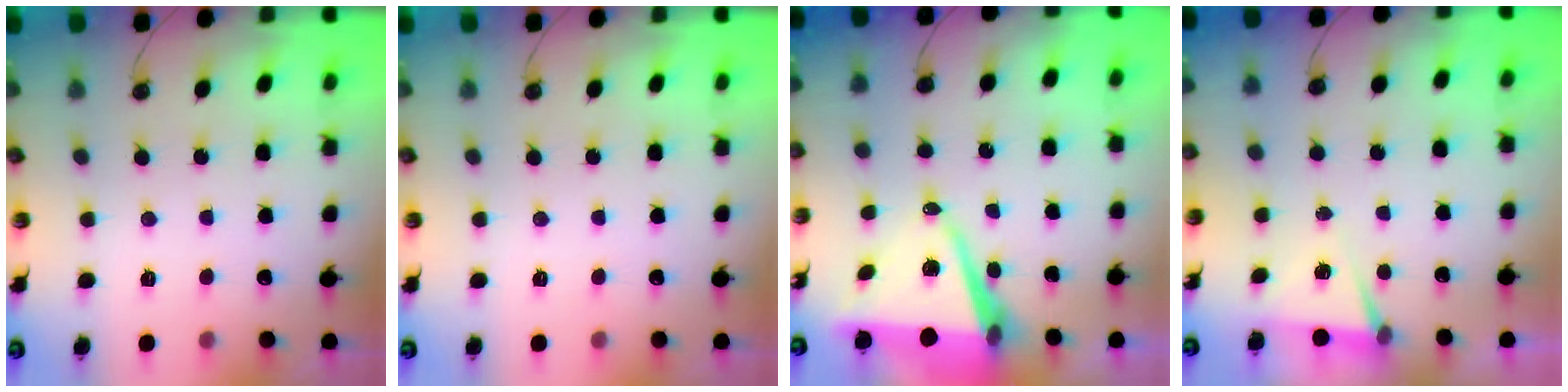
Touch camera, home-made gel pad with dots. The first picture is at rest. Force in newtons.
{"total": 0.0}
{"total": 9.1, "press": 8.1, "slide": 4.1}
{"total": 5.3, "press": 2.5, "slide": 4.6}